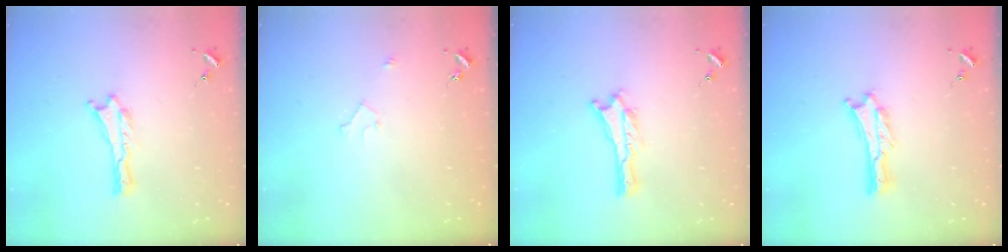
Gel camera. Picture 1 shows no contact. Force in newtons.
{"total": 1.8, "press": 1.7, "slide": 0.2}
{"total": 0.0}
{"total": 0.0}